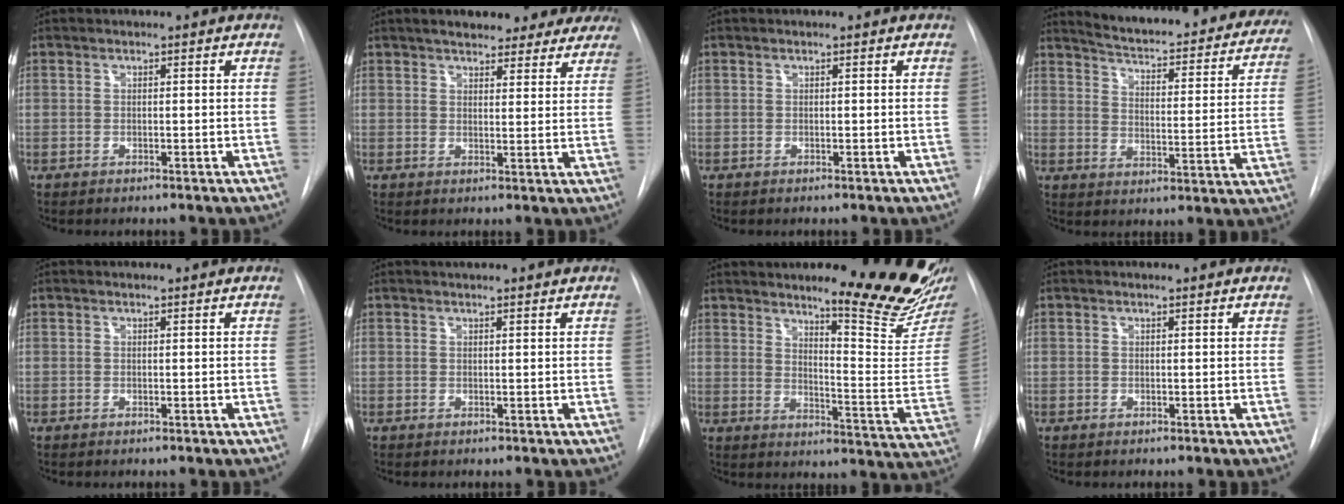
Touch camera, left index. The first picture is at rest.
{"total": 15.5, "force": [13.3, 5.5, 5.6], "torque": [-0.059, 0.009, 0.154]}
{"total": 0.0}
{"total": 26.8, "force": [24.2, 5.4, 10.1], "torque": [-0.144, -0.074, 0.288]}
{"total": 0.9, "force": [0.9, 0.1, 0.2], "torque": [-0.009, 0.006, 0.009]}
{"total": 4.5, "force": [4.1, 0.6, 1.8], "torque": [-0.024, 0.018, 0.046]}
{"total": 17.8, "force": [14.7, 0.5, 10.0], "torque": [-0.128, -0.103, 0.185]}
{"total": 1.5, "force": [1.5, 0.2, 0.3], "torque": [-0.012, 0.008, 0.013]}